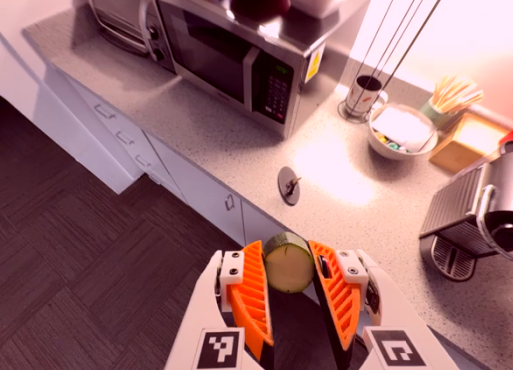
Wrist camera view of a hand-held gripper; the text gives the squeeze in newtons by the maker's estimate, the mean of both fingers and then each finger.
{"total": 9.1, "left": 8.9, "right": 9.3}